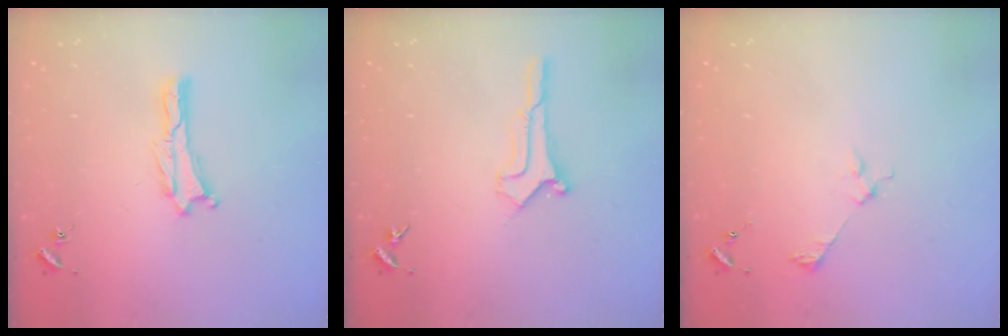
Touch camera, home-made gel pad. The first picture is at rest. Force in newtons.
{"total": 0.9, "press": 0.9, "slide": 0.1}
{"total": 2.5, "press": 2.5, "slide": 0.2}